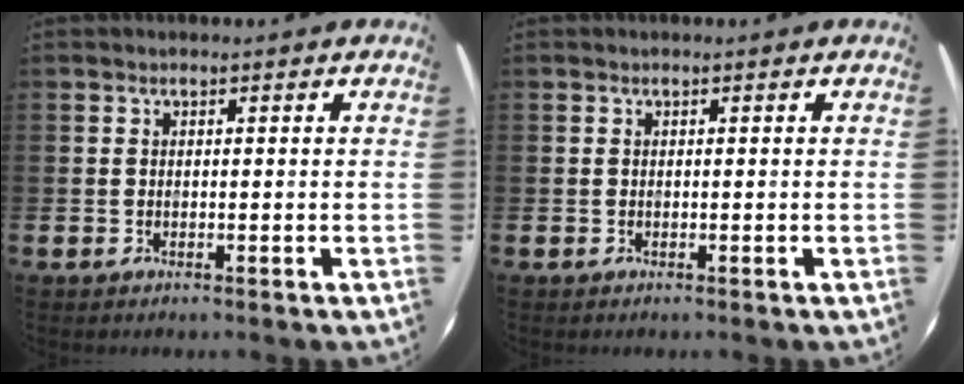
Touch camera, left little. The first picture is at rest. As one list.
[{"total": 0.0}]